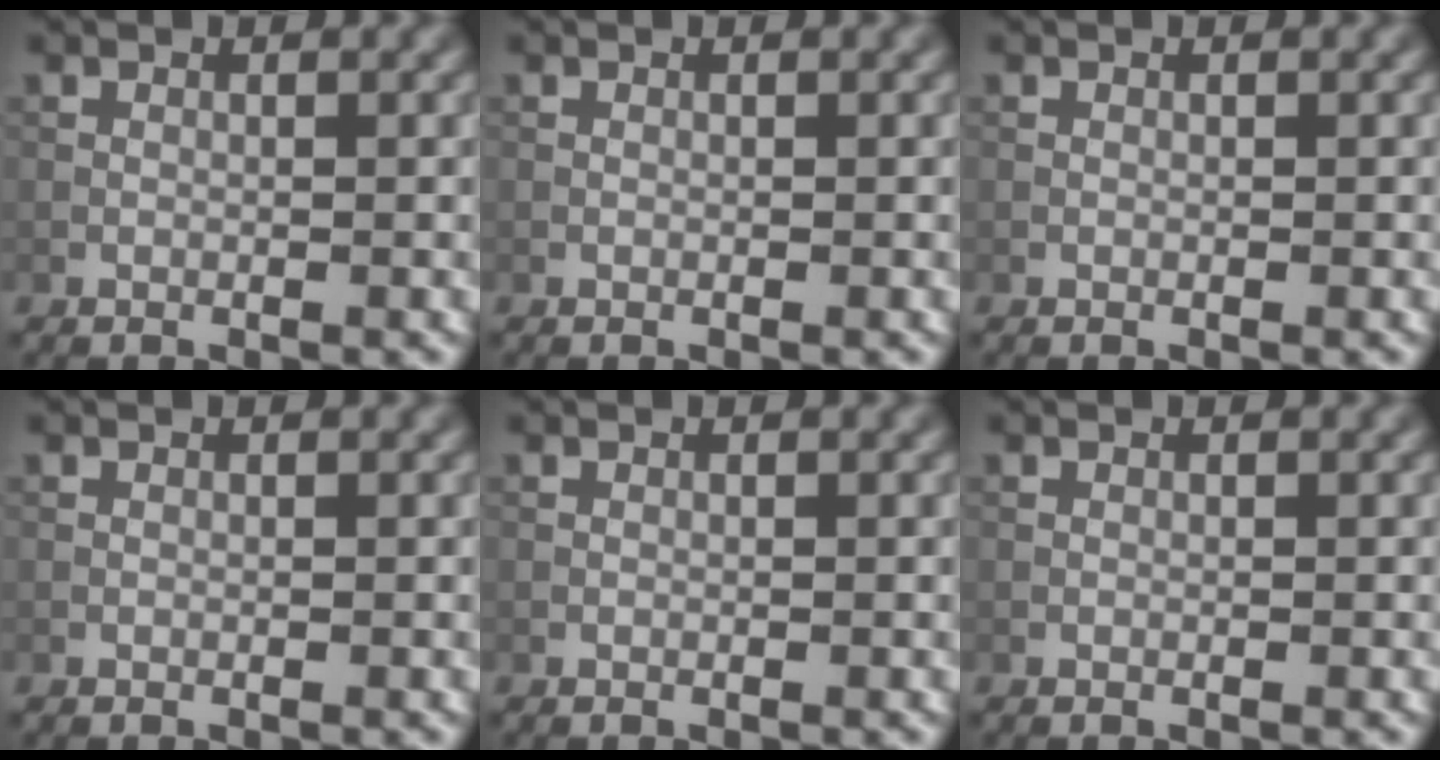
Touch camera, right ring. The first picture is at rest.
{"total": 0.0}
{"total": 0.0}
{"total": 0.0}
{"total": 0.0}
{"total": 0.0}